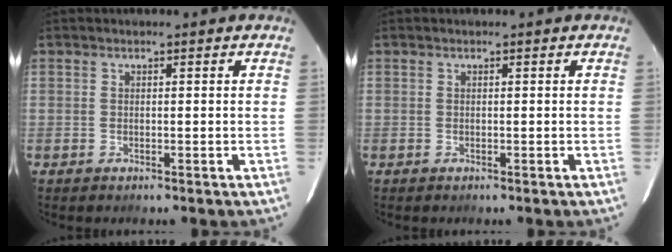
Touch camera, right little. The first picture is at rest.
{"total": 0.0}